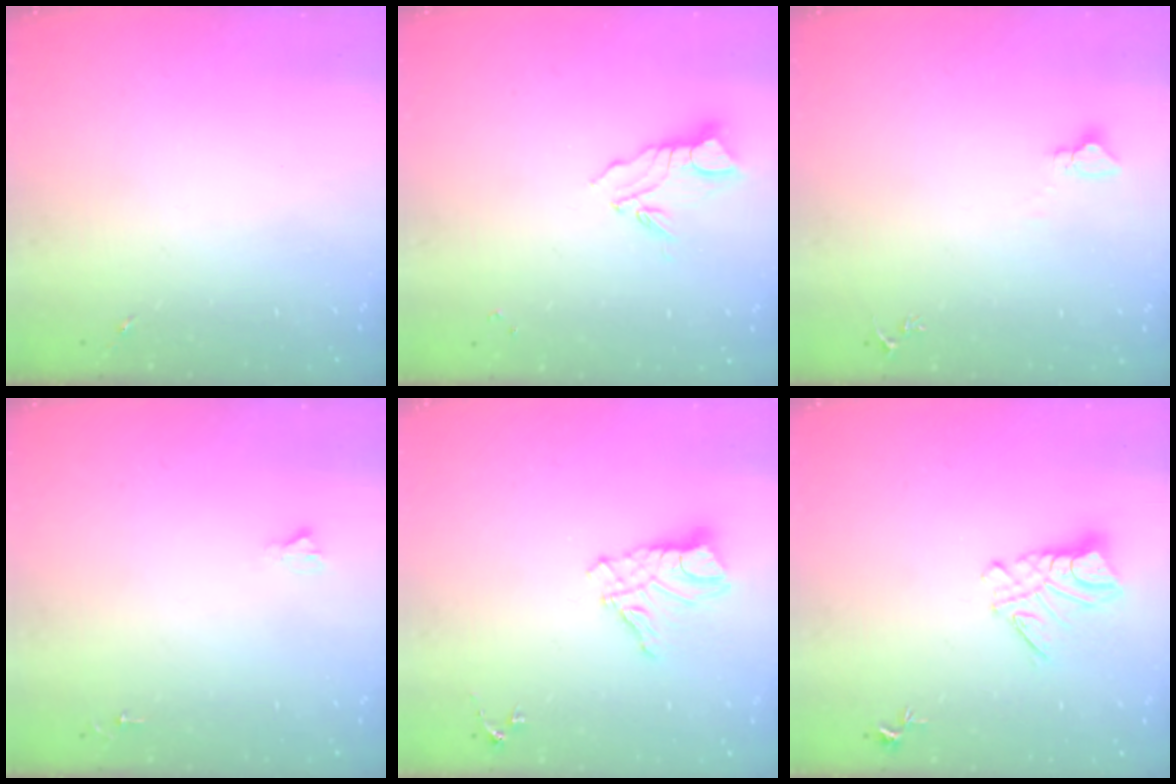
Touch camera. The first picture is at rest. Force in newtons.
{"total": 6.9, "press": 6.9, "slide": 0.7}
{"total": 2.9, "press": 2.9, "slide": 0.1}
{"total": 1.8, "press": 1.8, "slide": 0.1}
{"total": 11.3, "press": 11.2, "slide": 0.9}
{"total": 9.7, "press": 9.7, "slide": 0.9}